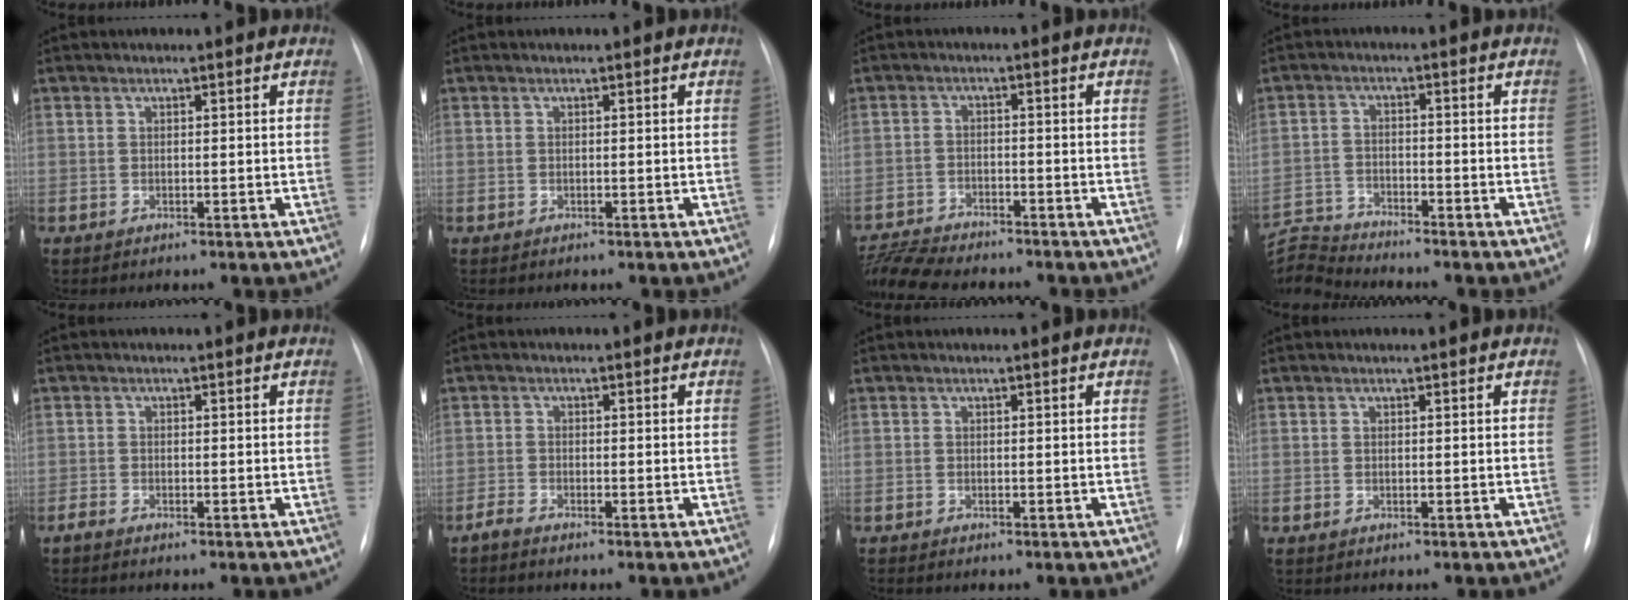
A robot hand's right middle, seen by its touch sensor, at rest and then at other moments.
{"total": 0.0}
{"total": 10.6, "force": [-9.9, 1.8, 3.4], "torque": [-0.069, 0.001, -0.160]}
{"total": 7.2, "force": [-7.1, -0.9, -0.7], "torque": [0.003, 0.009, -0.136]}
{"total": 0.8, "force": [-0.7, 0.0, 0.3], "torque": [-0.008, -0.001, -0.012]}
{"total": 1.2, "force": [-1.1, -0.1, 0.4], "torque": [-0.011, -0.002, -0.023]}
{"total": 0.0}
{"total": 0.0}